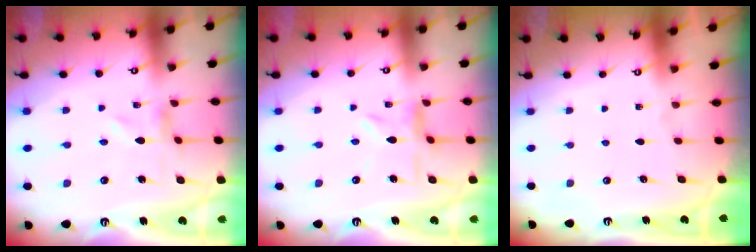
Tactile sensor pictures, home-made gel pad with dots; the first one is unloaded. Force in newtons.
{"total": 4.3, "press": 4.3, "slide": 0.4}
{"total": 0.0}